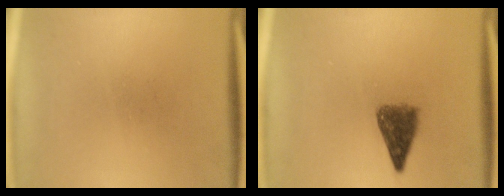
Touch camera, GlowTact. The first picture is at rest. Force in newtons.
{"total": 4.7}